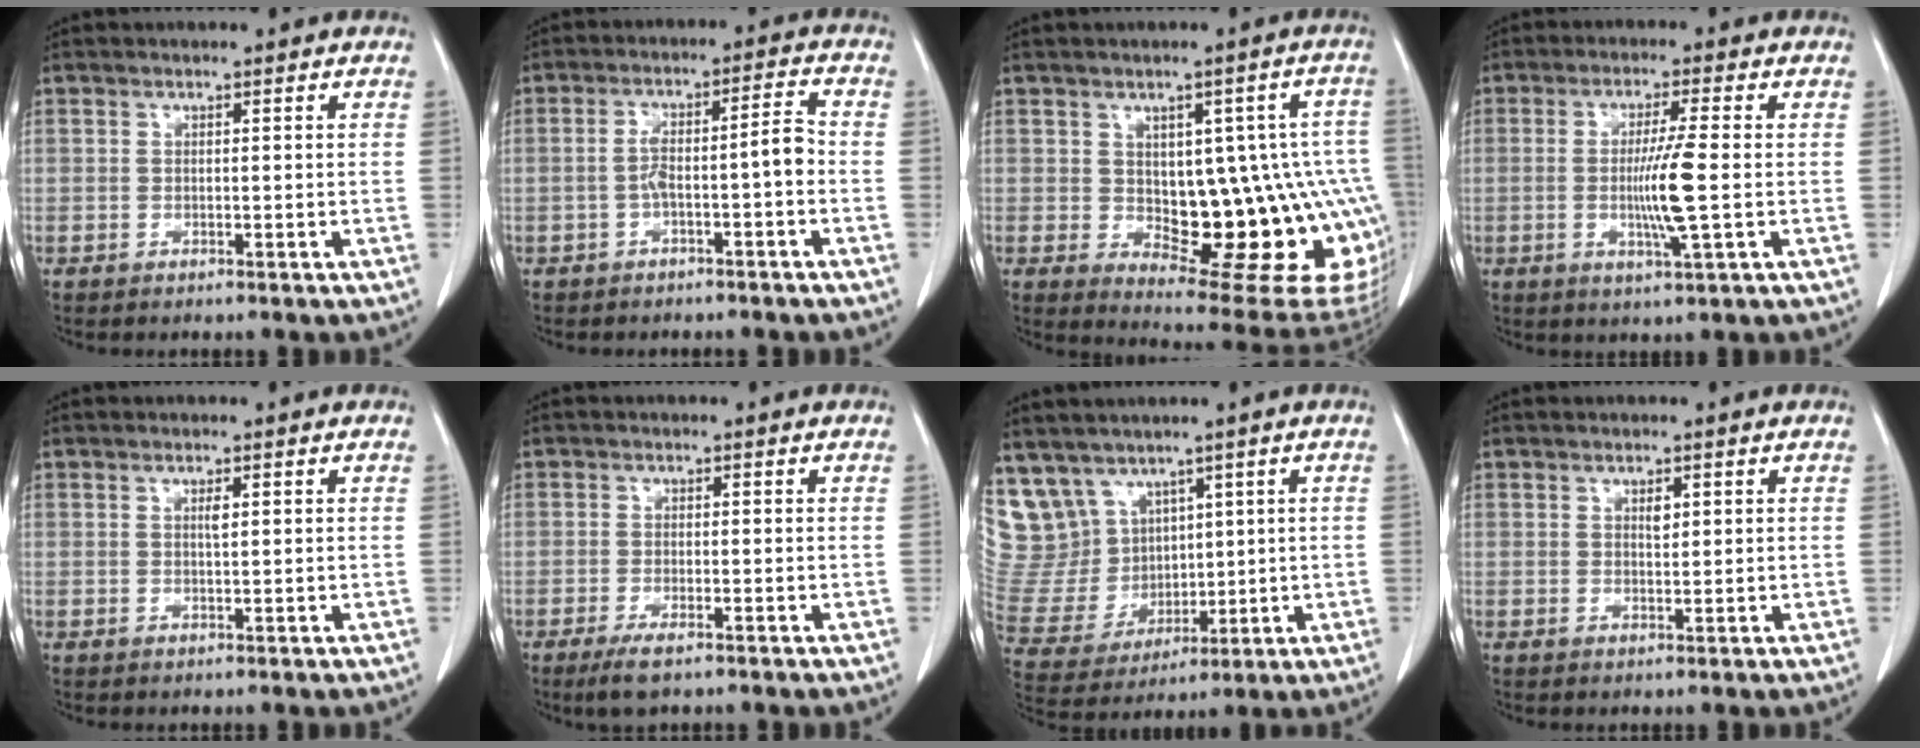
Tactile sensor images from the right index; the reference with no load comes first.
{"total": 5.9, "force": [-1.6, 0.8, 5.6], "torque": [-0.098, 0.029, -0.023]}
{"total": 19.2, "force": [-2.2, 7.2, 17.7], "torque": [-0.146, 0.024, 0.002]}
{"total": 7.3, "force": [-0.8, -0.5, 7.2], "torque": [-0.135, -0.014, -0.014]}
{"total": 1.0, "force": [0.3, 0.1, 0.9], "torque": [-0.020, 0.000, 0.005]}
{"total": 3.4, "force": [-2.1, 0.7, 2.5], "torque": [-0.049, -0.006, -0.035]}
{"total": 12.5, "force": [7.5, 9.6, 2.6], "torque": [-0.083, 0.052, 0.183]}
{"total": 1.2, "force": [0.5, 0.5, 1.0], "torque": [-0.015, -0.003, 0.009]}